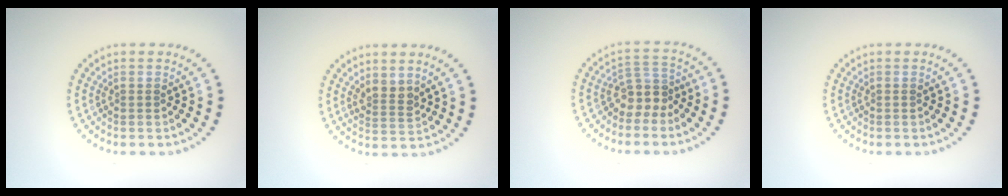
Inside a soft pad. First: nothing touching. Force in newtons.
{"total": 2.0, "press": 1.7, "slide": 1.2}
{"total": 2.8, "press": 2.1, "slide": 1.8}
{"total": 0.0}